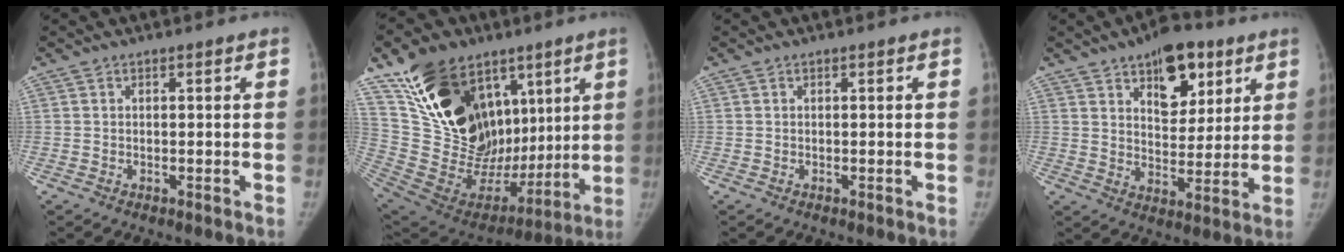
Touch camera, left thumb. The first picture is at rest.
{"total": 30.0, "force": [13.0, 19.2, 19.0], "torque": [-0.293, -0.010, 0.248]}
{"total": 0.0}
{"total": 13.4, "force": [7.3, 7.2, 8.6], "torque": [-0.078, -0.033, 0.110]}